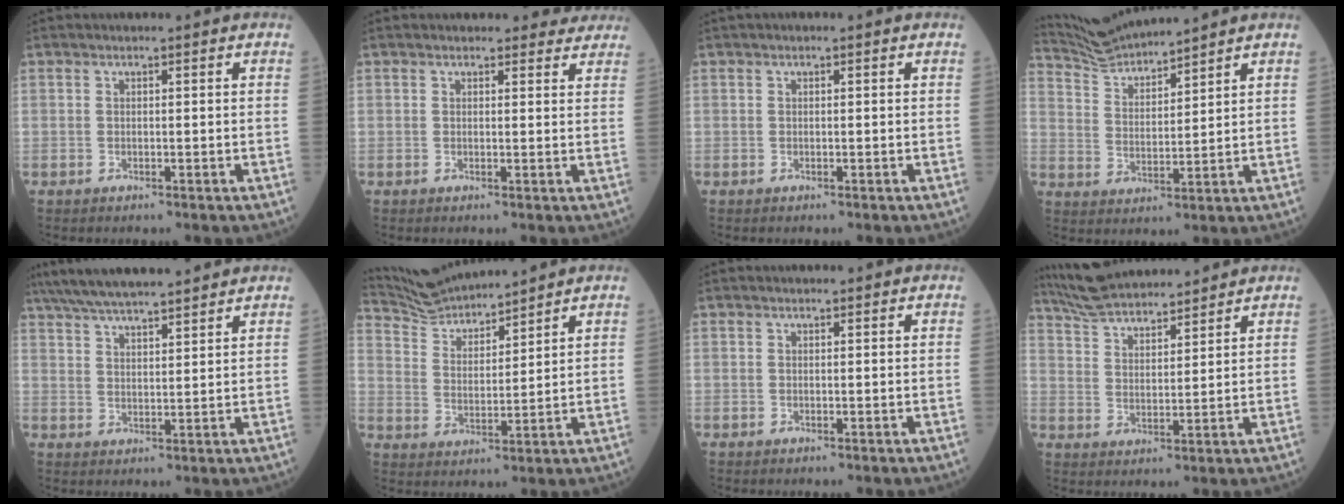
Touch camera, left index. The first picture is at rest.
{"total": 4.5, "force": [4.2, 1.6, 0.2], "torque": [0.014, -0.003, 0.030]}
{"total": 0.0}
{"total": 7.4, "force": [7.4, -0.9, 0.6], "torque": [-0.031, 0.011, 0.159]}
{"total": 13.8, "force": [12.2, 1.4, 6.3], "torque": [-0.113, 0.025, 0.193]}
{"total": 9.1, "force": [9.0, 0.0, 1.2], "torque": [-0.042, 0.019, 0.185]}
{"total": 0.8, "force": [0.8, 0.3, 0.2], "torque": [-0.009, 0.011, 0.012]}
{"total": 12.3, "force": [11.5, 1.9, 4.0], "torque": [-0.078, 0.023, 0.204]}